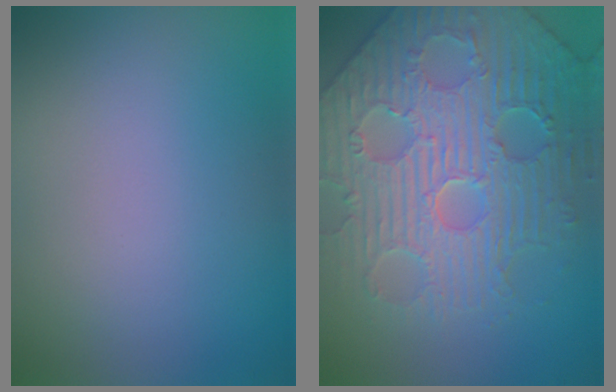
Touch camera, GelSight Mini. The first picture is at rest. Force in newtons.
{"total": 6.9, "press": 5.9, "slide": 3.6}